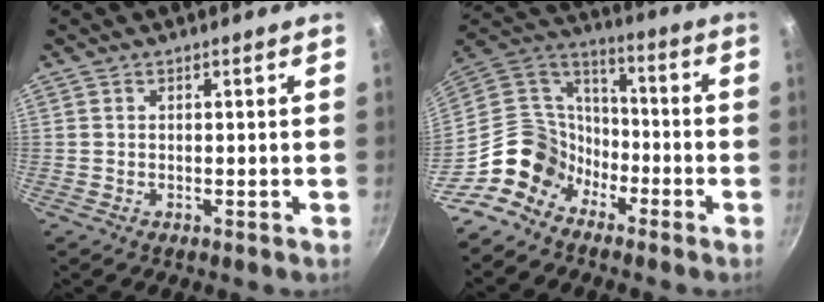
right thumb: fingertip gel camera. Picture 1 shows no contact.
{"total": 12.8, "force": [-7.8, 9.4, 3.6], "torque": [-0.021, 0.080, -0.170]}